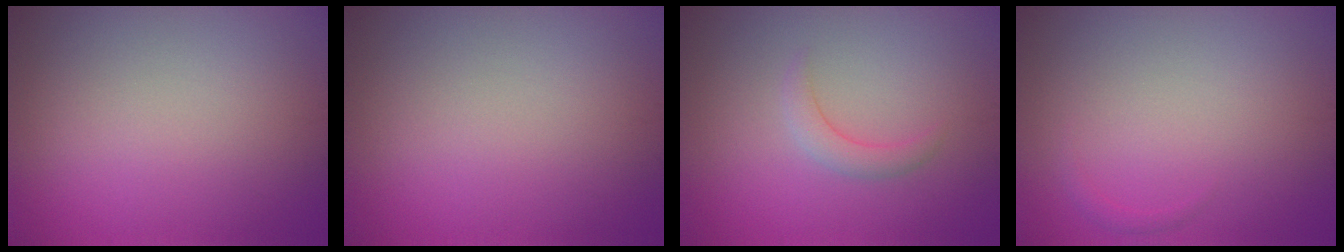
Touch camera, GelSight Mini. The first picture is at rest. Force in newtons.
{"total": 0.0}
{"total": 1.7, "press": 1.7, "slide": 0.2}
{"total": 0.6, "press": 0.6, "slide": 0.1}